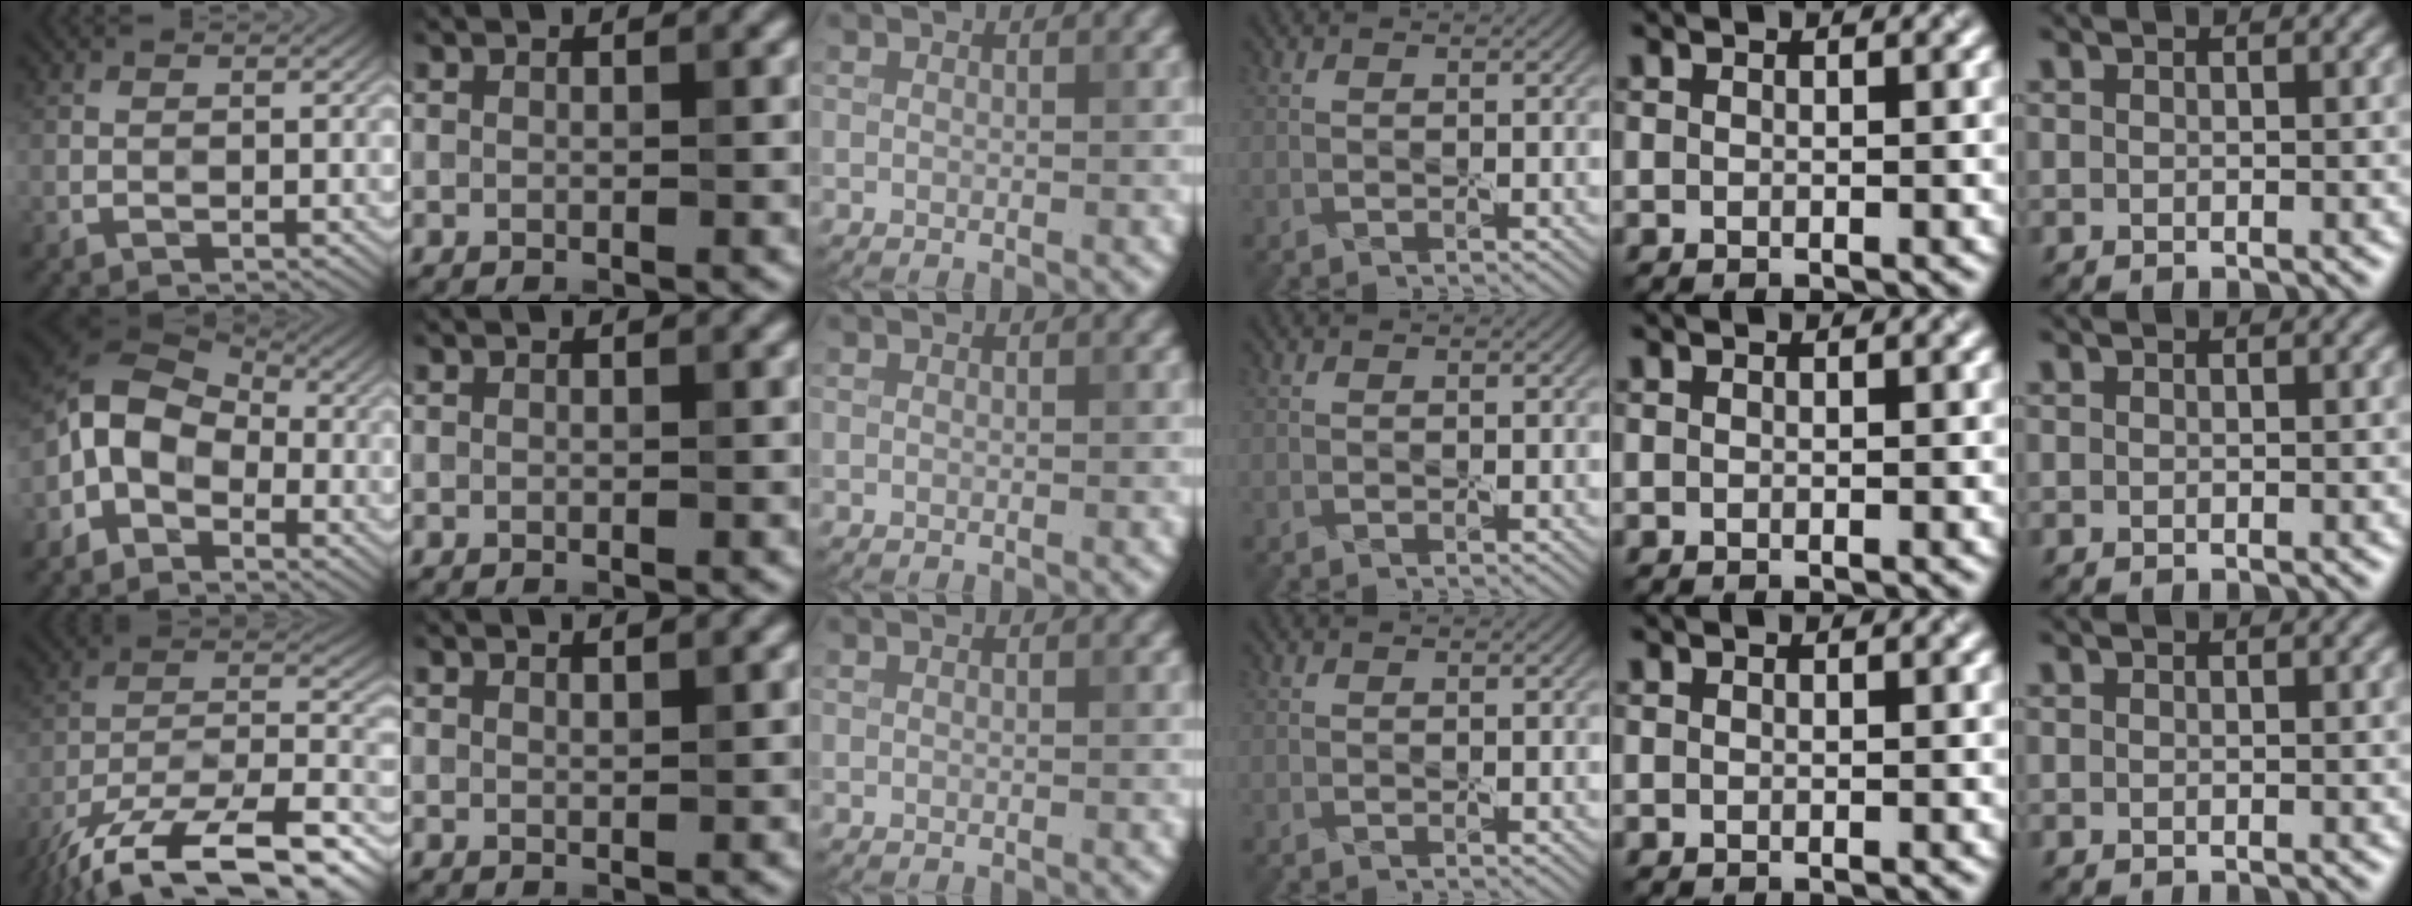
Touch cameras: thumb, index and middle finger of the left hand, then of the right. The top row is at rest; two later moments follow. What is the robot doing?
{"motion": "peel", "object": "cling film"}